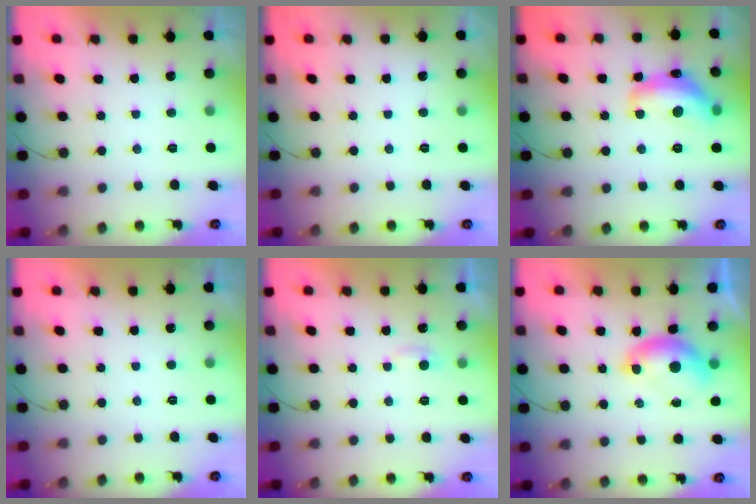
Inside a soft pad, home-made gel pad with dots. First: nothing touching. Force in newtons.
{"total": 0.0}
{"total": 15.2, "press": 15.2, "slide": 0.9}
{"total": 0.0}
{"total": 2.7, "press": 2.7, "slide": 0.2}
{"total": 7.7, "press": 7.6, "slide": 1.0}